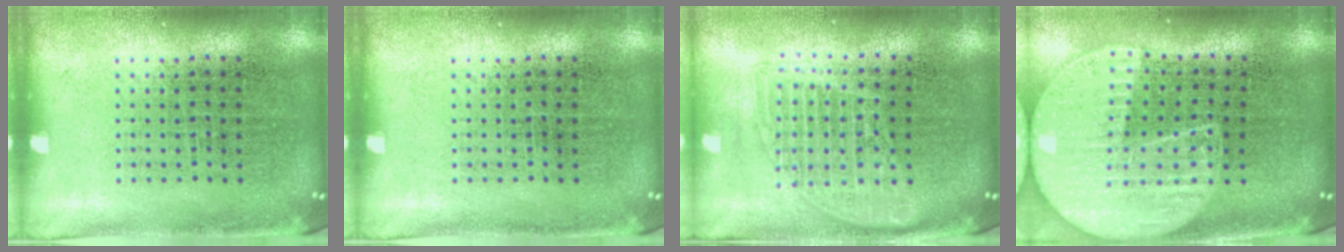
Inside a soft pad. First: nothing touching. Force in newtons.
{"total": 0.0}
{"total": 1.6, "press": 1.4, "slide": 0.7}
{"total": 2.3, "press": 2.0, "slide": 1.1}